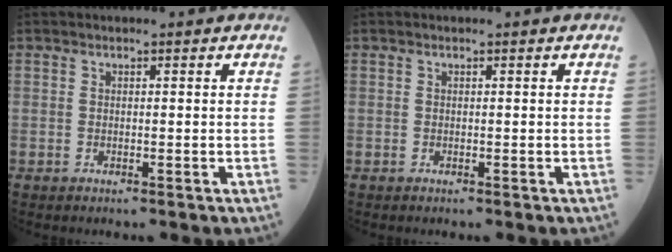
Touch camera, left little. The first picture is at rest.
{"total": 0.0}